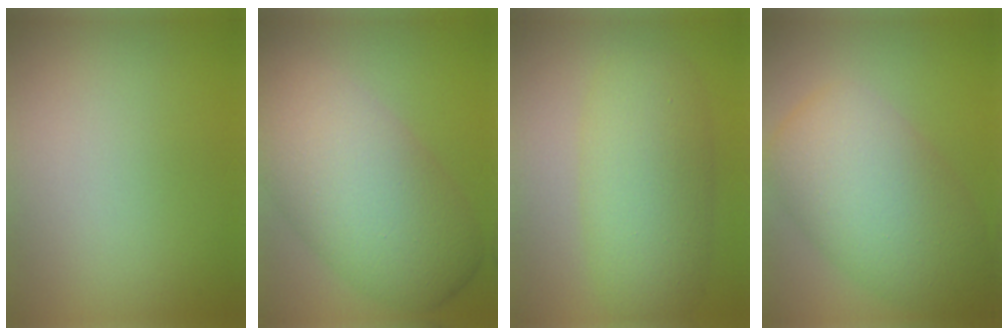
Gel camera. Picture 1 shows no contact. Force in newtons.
{"total": 10.5, "press": 10.5, "slide": 0.9}
{"total": 6.6, "press": 6.6, "slide": 0.0}
{"total": 9.5, "press": 9.5, "slide": 0.4}